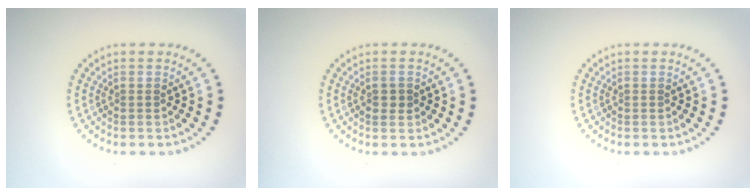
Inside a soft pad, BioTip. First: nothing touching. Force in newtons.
{"total": 1.2, "press": 1.2, "slide": 0.1}
{"total": 0.0}